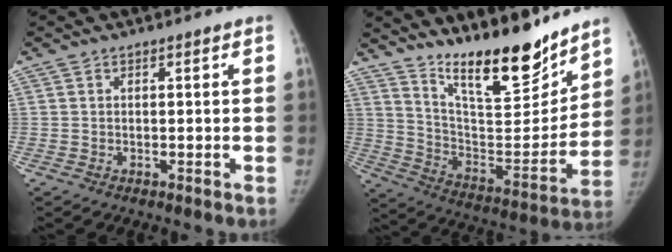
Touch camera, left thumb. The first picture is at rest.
{"total": 20.4, "force": [16.5, 5.0, 10.9], "torque": [-0.126, -0.117, 0.279]}